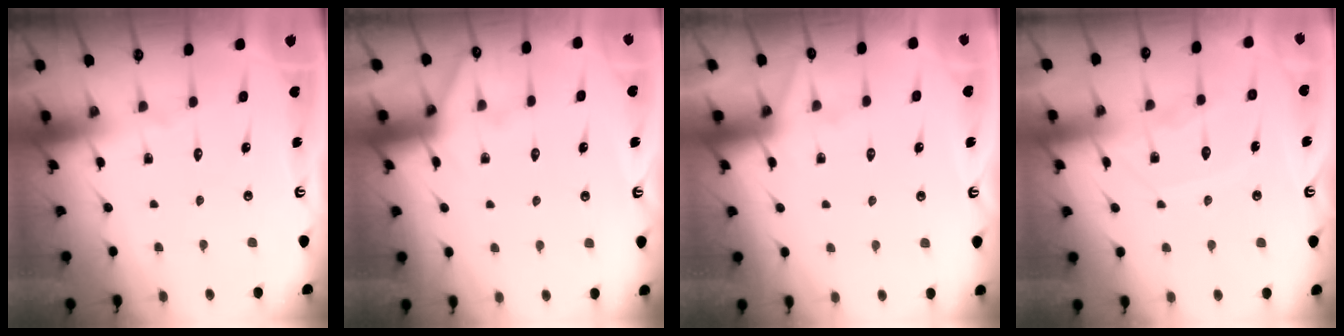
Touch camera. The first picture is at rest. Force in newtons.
{"total": 3.3, "press": 3.3, "slide": 0.6}
{"total": 3.8, "press": 3.8, "slide": 0.5}
{"total": 9.8, "press": 9.8, "slide": 0.8}